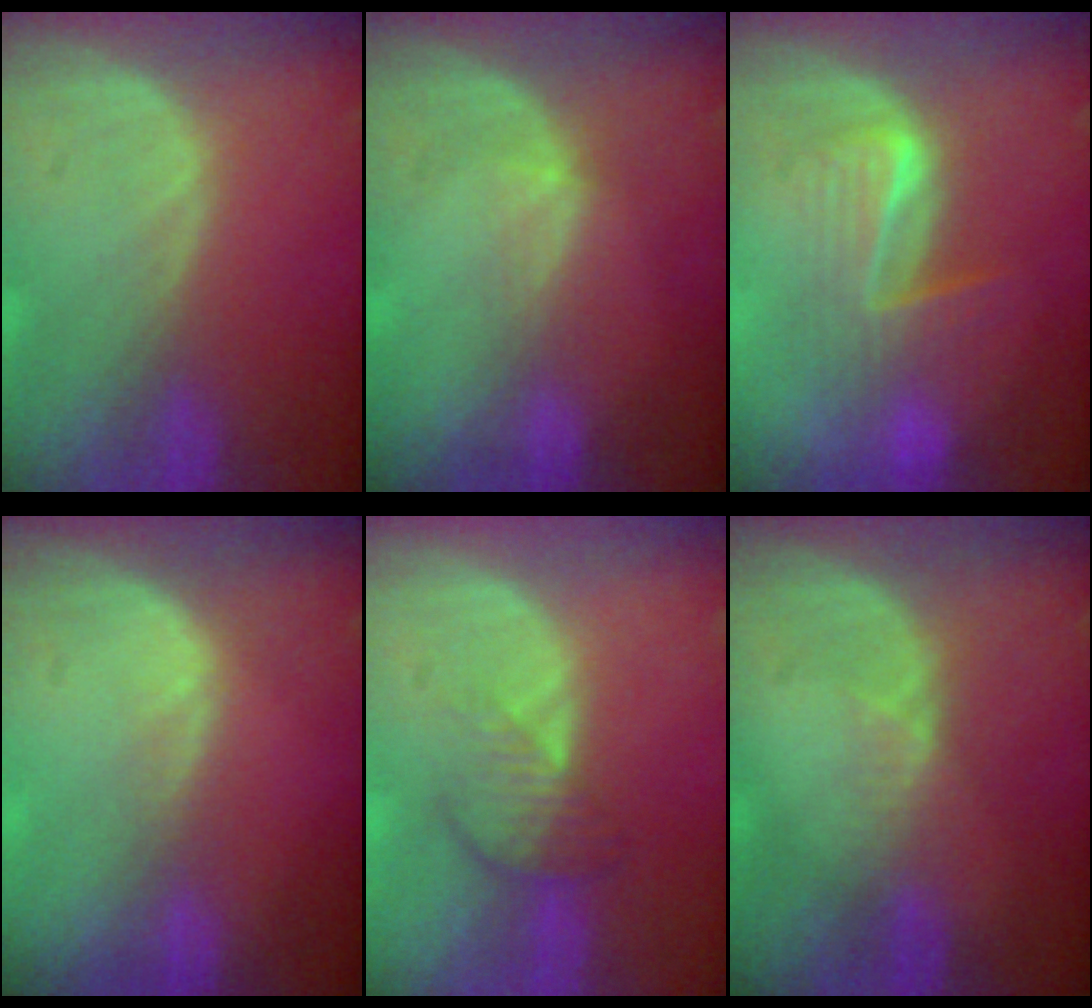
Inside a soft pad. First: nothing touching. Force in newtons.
{"total": 2.1, "press": 1.7, "slide": 1.2}
{"total": 6.4, "press": 6.2, "slide": 1.5}
{"total": 1.5, "press": 1.0, "slide": 1.1}
{"total": 4.1, "press": 3.5, "slide": 2.0}
{"total": 2.0, "press": 1.6, "slide": 1.3}